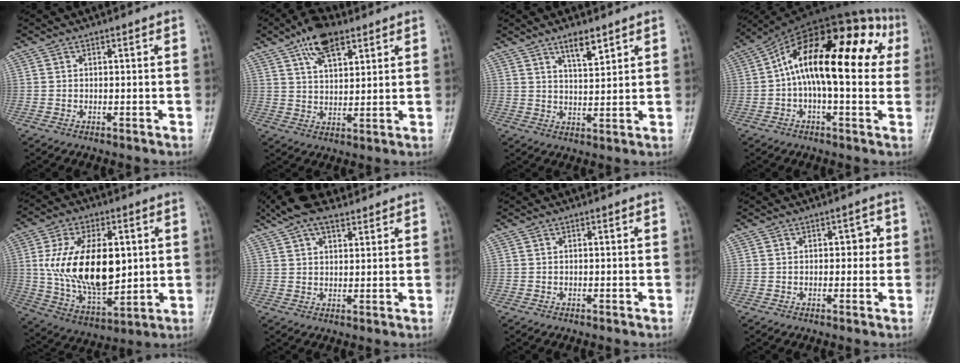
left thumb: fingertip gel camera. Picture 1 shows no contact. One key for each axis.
{"total": 9.4, "fx": 5.6, "fy": 4.6, "fz": 6.0, "tx": -0.084, "ty": -0.019, "tz": 0.096}
{"total": 5.3, "fx": 3.7, "fy": 1.6, "fz": 3.4, "tx": -0.047, "ty": -0.027, "tz": 0.063}
{"total": 23.1, "fx": 3.2, "fy": 10.2, "fz": 20.5, "tx": -0.297, "ty": 0.054, "tz": 0.037}
{"total": 19.9, "fx": 2.4, "fy": 11.4, "fz": 16.1, "tx": -0.259, "ty": -0.018, "tz": 0.054}
{"total": 9.4, "fx": 7.1, "fy": 4.1, "fz": 4.5, "tx": -0.064, "ty": -0.001, "tz": 0.126}
{"total": 0.0}
{"total": 2.7, "fx": 0.5, "fy": 1.9, "fz": 1.9, "tx": 0.002, "ty": 0.003, "tz": -0.001}